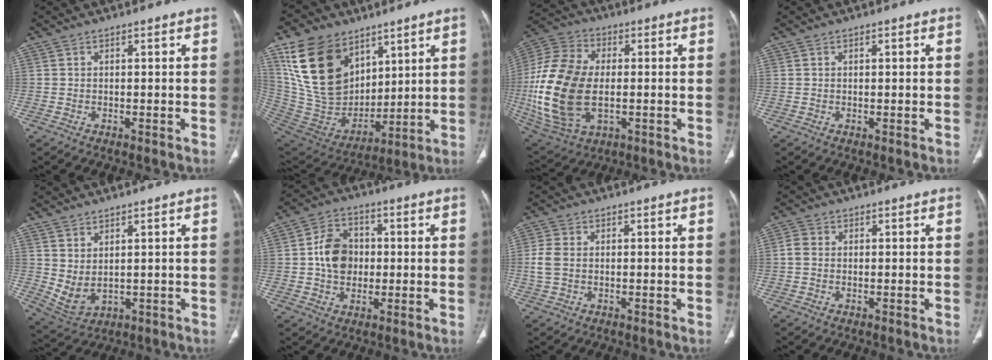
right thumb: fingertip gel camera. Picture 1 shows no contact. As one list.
[{"total": 22.6, "force": [11.1, 15.2, 12.5], "torque": [-0.216, -0.036, 0.223]}, {"total": 22.0, "force": [-1.7, 13.2, 17.5], "torque": [-0.379, -0.002, -0.021]}, {"total": 0.7, "force": [0.2, 0.3, 0.6], "torque": [-0.012, 0.000, 0.004]}, {"total": 5.3, "force": [1.3, 3.1, 4.0], "torque": [-0.072, -0.011, 0.047]}, {"total": 9.3, "force": [0.1, 7.3, 5.7], "torque": [-0.073, 0.015, -0.003]}, {"total": 3.9, "force": [-0.1, 2.7, 2.7], "torque": [-0.073, 0.004, -0.004]}, {"total": 2.0, "force": [-0.2, 1.6, 1.2], "torque": [-0.023, 0.001, -0.008]}]